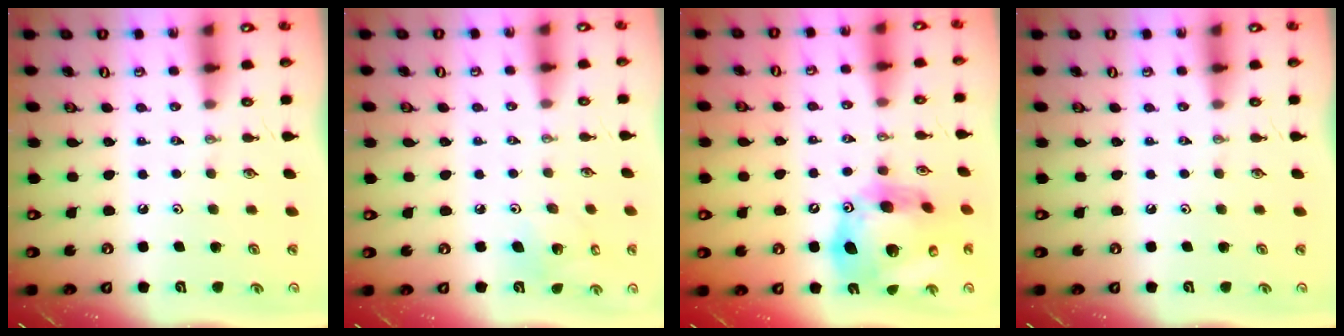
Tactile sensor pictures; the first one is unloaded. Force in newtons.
{"total": 6.0, "press": 5.5, "slide": 2.4}
{"total": 22.0, "press": 21.8, "slide": 2.6}
{"total": 0.0}